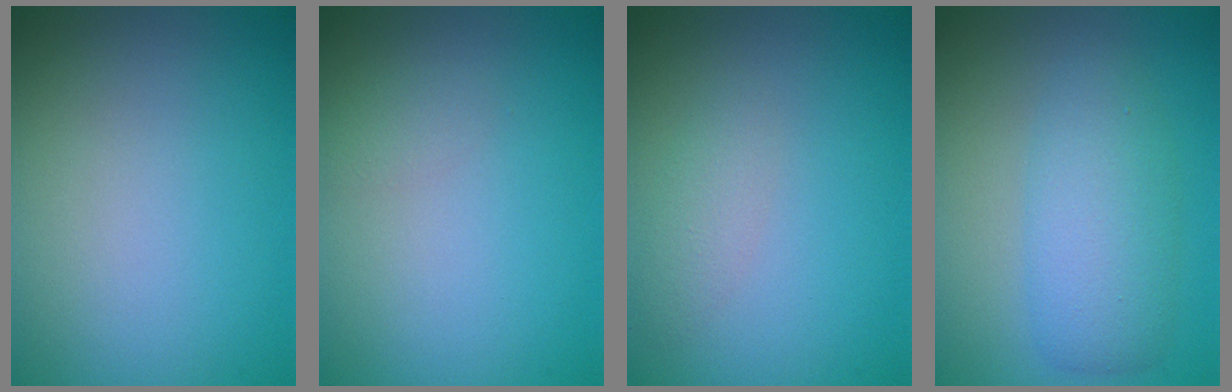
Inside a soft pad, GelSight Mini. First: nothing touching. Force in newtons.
{"total": 0.8, "press": 0.8, "slide": 0.0}
{"total": 1.5, "press": 1.5, "slide": 0.1}
{"total": 4.3, "press": 4.3, "slide": 0.1}